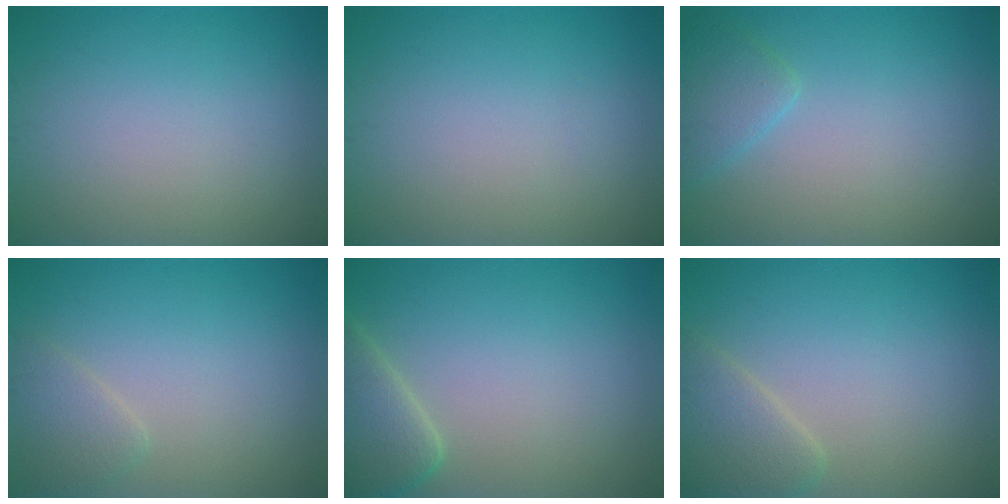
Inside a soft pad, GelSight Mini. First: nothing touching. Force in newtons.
{"total": 0.0}
{"total": 2.1, "press": 2.1, "slide": 0.1}
{"total": 1.8, "press": 1.8, "slide": 0.1}
{"total": 4.1, "press": 4.1, "slide": 0.5}
{"total": 3.0, "press": 3.0, "slide": 0.3}